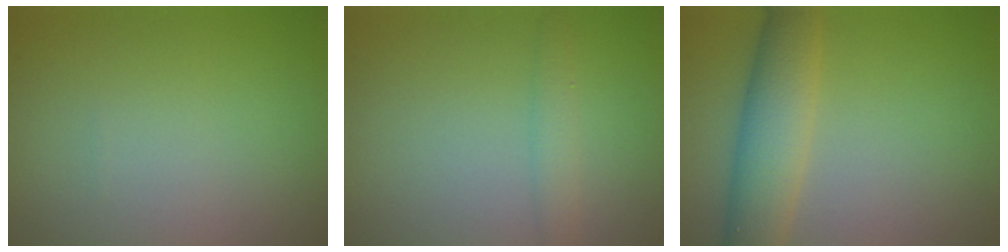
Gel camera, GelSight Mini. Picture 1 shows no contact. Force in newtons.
{"total": 1.8, "press": 1.8, "slide": 0.1}
{"total": 5.3, "press": 5.3, "slide": 0.2}